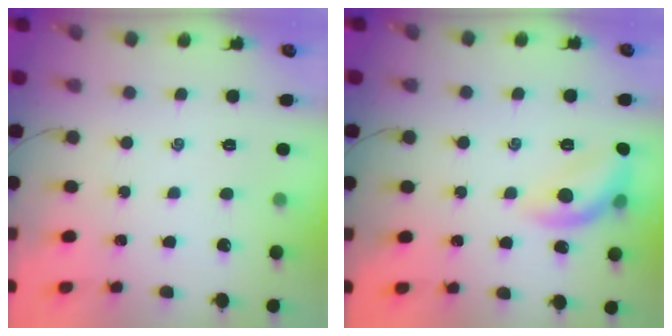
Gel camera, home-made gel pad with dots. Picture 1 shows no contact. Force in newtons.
{"total": 10.9, "press": 10.9, "slide": 0.5}